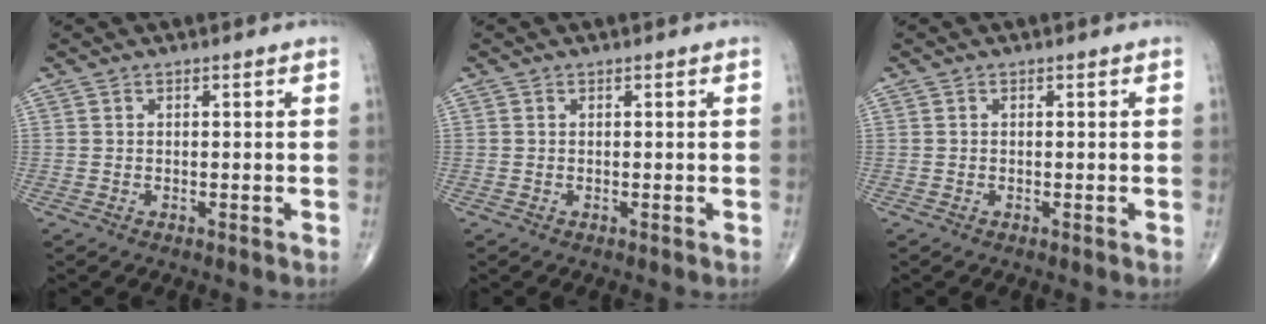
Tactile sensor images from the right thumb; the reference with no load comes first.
{"total": 0.0}
{"total": 0.0}